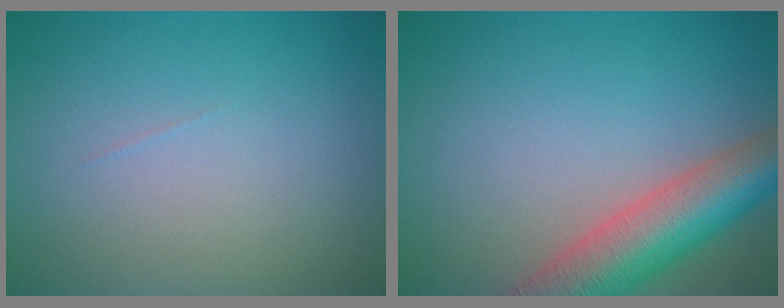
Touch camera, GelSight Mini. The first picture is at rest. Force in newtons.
{"total": 8.2, "press": 8.2, "slide": 0.6}